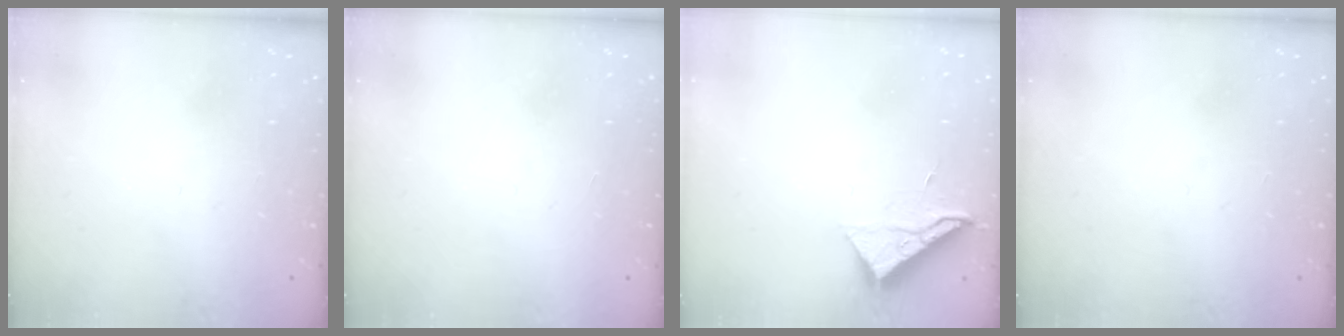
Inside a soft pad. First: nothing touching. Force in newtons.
{"total": 1.5, "press": 1.5, "slide": 0.1}
{"total": 7.3, "press": 7.2, "slide": 0.5}
{"total": 0.0}